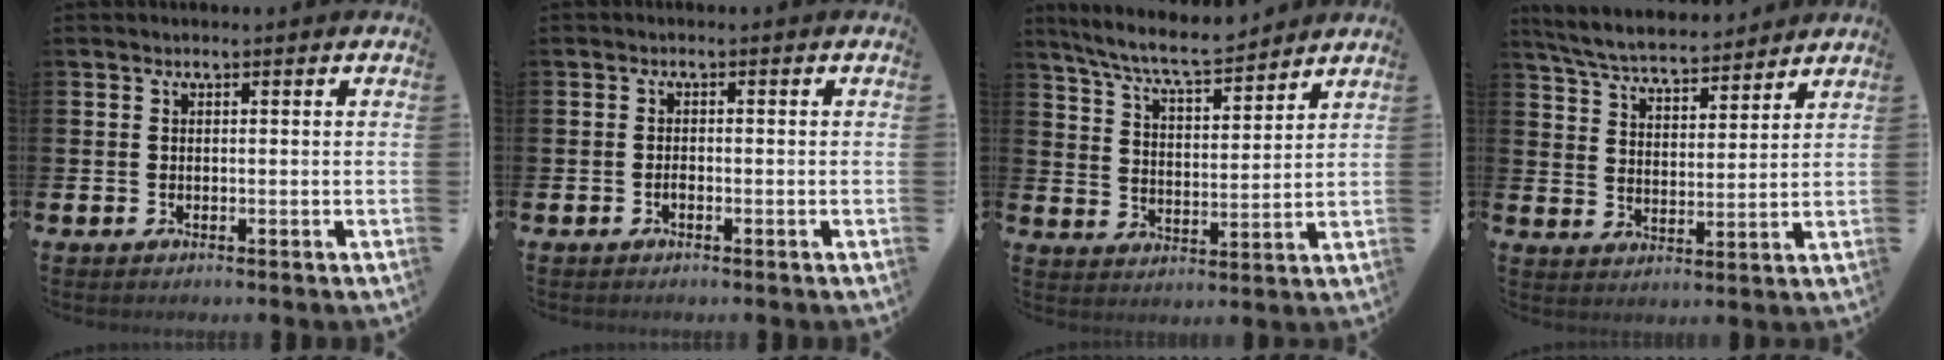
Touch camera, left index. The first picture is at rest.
{"total": 0.8, "force": [-0.4, 0.3, 0.6], "torque": [-0.016, 0.000, -0.007]}
{"total": 8.0, "force": [7.5, 0.7, 2.8], "torque": [-0.085, -0.038, 0.135]}
{"total": 6.4, "force": [6.2, 1.0, 1.5], "torque": [-0.059, -0.035, 0.109]}